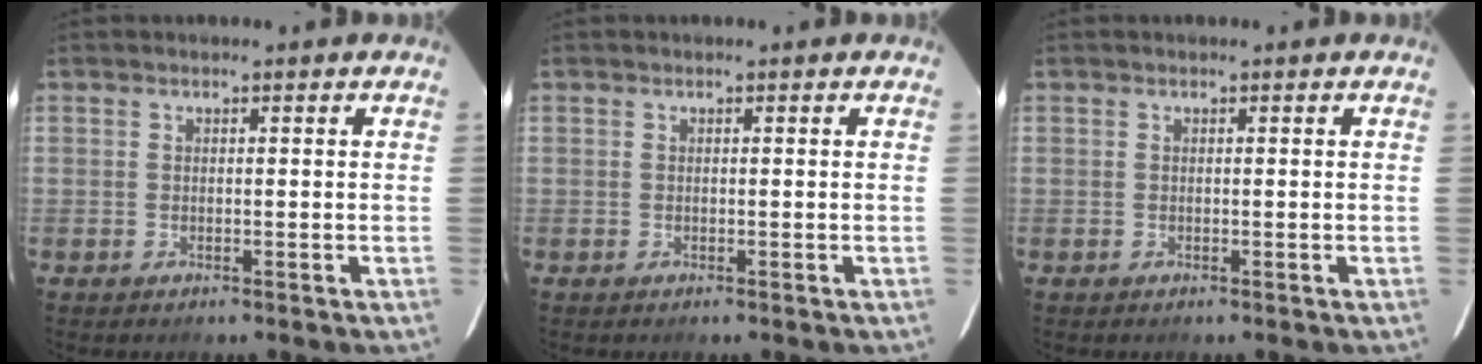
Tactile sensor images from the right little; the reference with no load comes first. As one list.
[{"total": 0.0}, {"total": 0.0}]